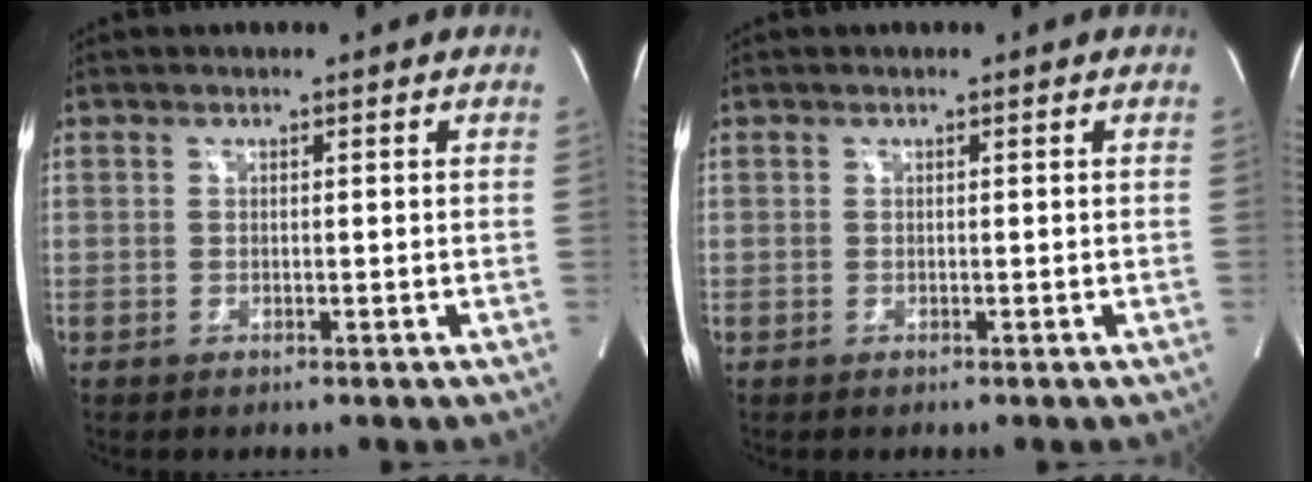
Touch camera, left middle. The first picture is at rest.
{"total": 0.0}